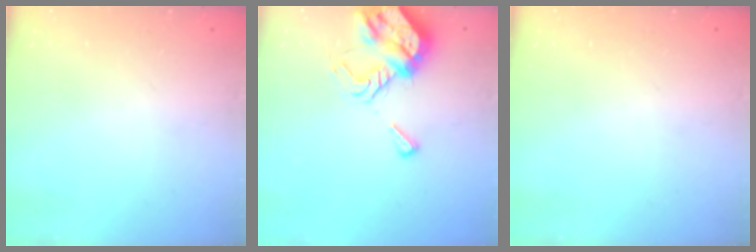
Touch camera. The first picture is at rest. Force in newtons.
{"total": 9.4, "press": 9.4, "slide": 1.1}
{"total": 0.0}